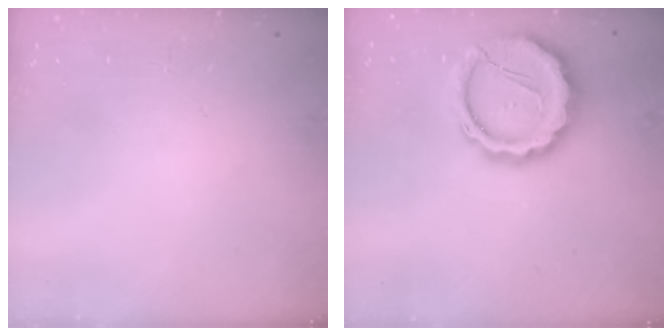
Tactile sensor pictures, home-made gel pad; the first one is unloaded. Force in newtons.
{"total": 15.2, "press": 15.0, "slide": 2.8}